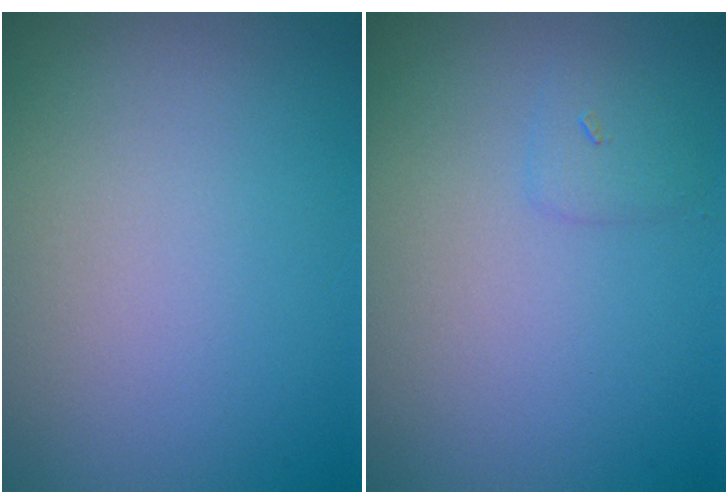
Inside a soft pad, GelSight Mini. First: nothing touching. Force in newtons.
{"total": 0.5, "press": 0.5, "slide": 0.0}